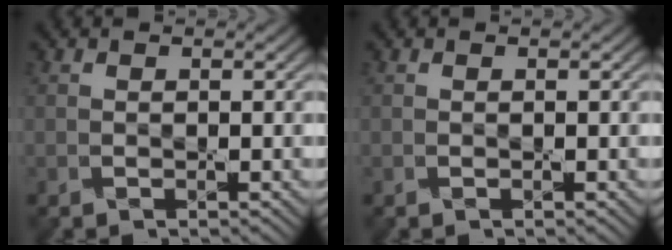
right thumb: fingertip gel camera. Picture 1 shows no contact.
{"total": 0.0}